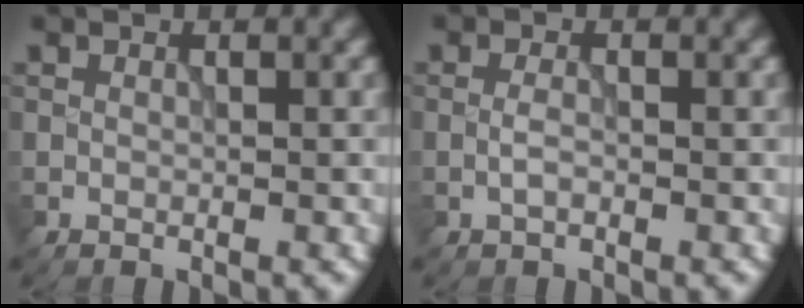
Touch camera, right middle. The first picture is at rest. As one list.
[{"total": 1.1, "force": [-0.4, 0.4, 0.9], "torque": [-0.022, 0.001, -0.010]}]